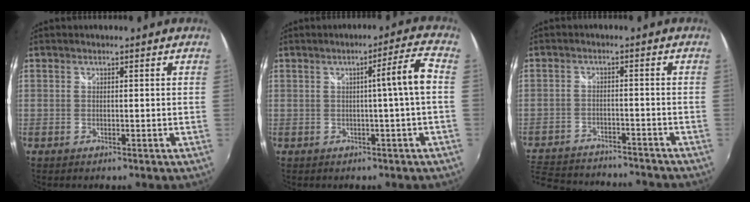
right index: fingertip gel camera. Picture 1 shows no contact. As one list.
[{"total": 5.6, "force": [-0.2, -1.4, 5.4], "torque": [-0.076, 0.012, 0.001]}, {"total": 18.4, "force": [-15.8, 6.3, 7.0], "torque": [-0.173, 0.004, -0.228]}]